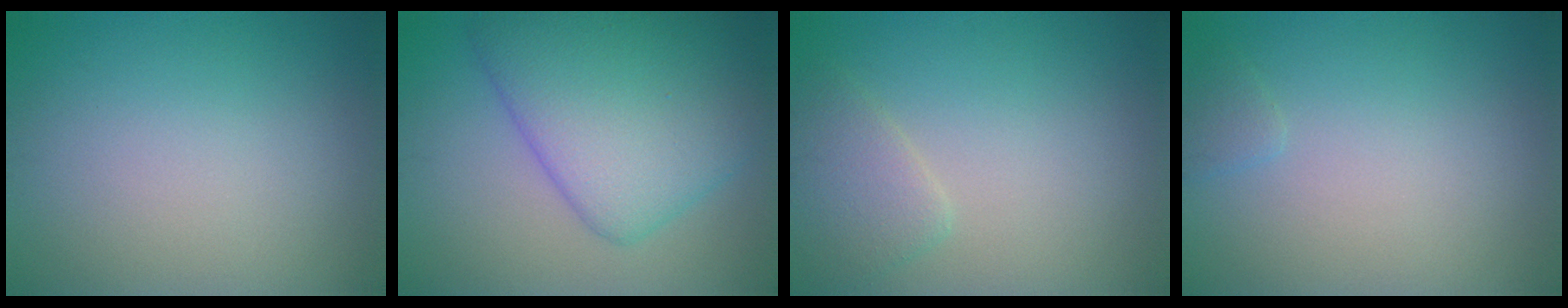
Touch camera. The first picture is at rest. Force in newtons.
{"total": 8.8, "press": 8.8, "slide": 0.4}
{"total": 2.5, "press": 2.5, "slide": 0.2}
{"total": 0.8, "press": 0.8, "slide": 0.0}